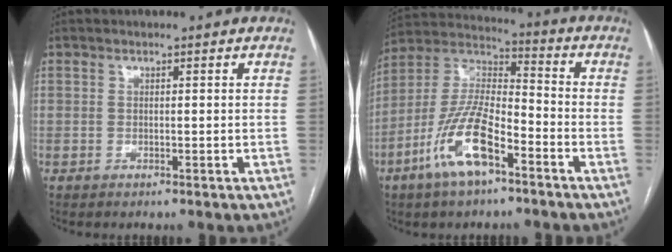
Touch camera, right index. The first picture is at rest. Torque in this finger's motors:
{"motor_torque": [0.77, -0.71, -0.03, -0.09]}